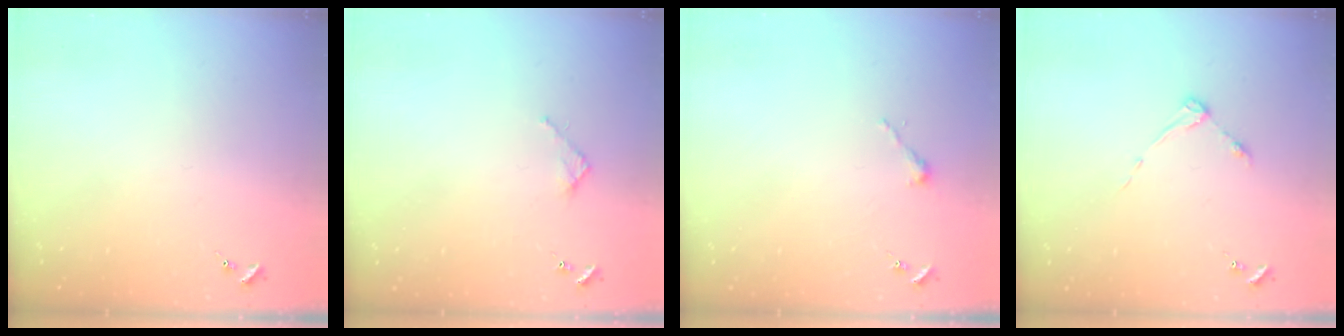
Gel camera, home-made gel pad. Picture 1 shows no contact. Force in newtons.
{"total": 2.7, "press": 2.7, "slide": 0.2}
{"total": 2.5, "press": 2.5, "slide": 0.2}
{"total": 3.7, "press": 3.7, "slide": 0.4}